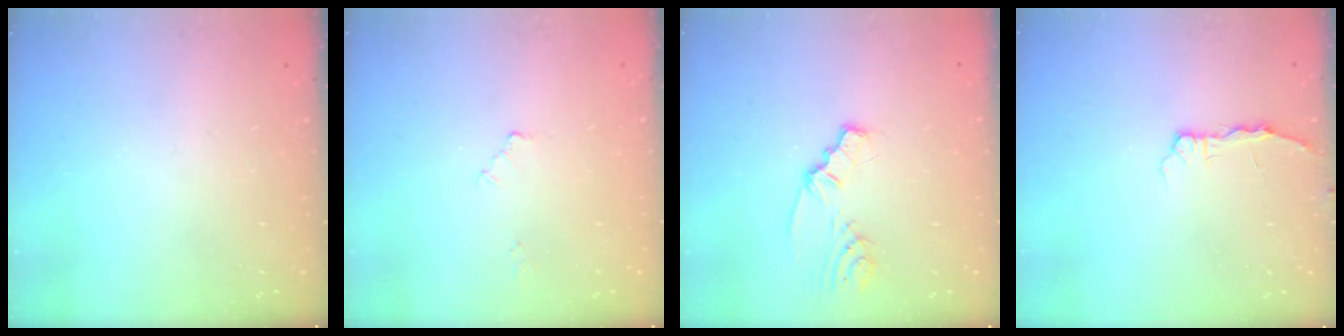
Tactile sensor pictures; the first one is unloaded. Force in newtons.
{"total": 2.0, "press": 2.0, "slide": 0.3}
{"total": 3.4, "press": 3.4, "slide": 0.2}
{"total": 2.6, "press": 2.6, "slide": 0.3}